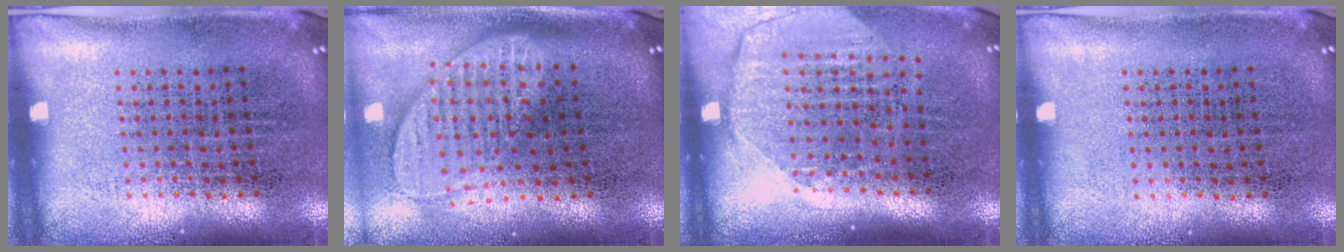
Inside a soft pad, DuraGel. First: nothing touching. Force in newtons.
{"total": 2.0, "press": 1.6, "slide": 1.1}
{"total": 2.0, "press": 1.7, "slide": 1.0}
{"total": 0.0}